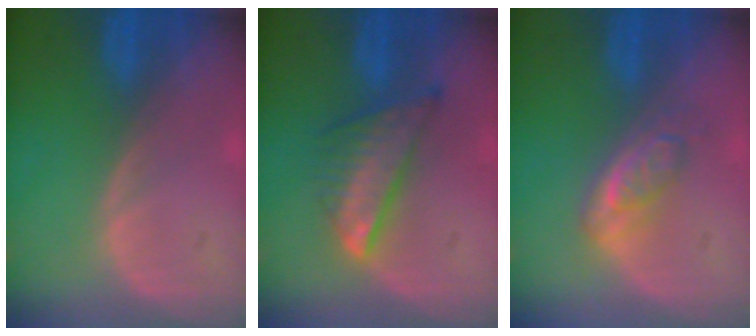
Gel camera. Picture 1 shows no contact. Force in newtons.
{"total": 7.6, "press": 6.5, "slide": 4.0}
{"total": 4.5, "press": 4.4, "slide": 1.1}